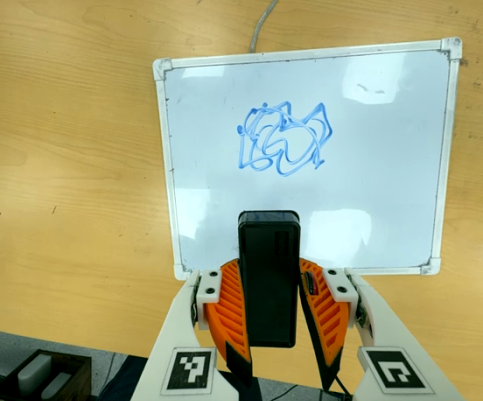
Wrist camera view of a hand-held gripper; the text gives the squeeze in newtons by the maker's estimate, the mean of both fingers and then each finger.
{"total": 9.0, "left": 7.1, "right": 11.0}